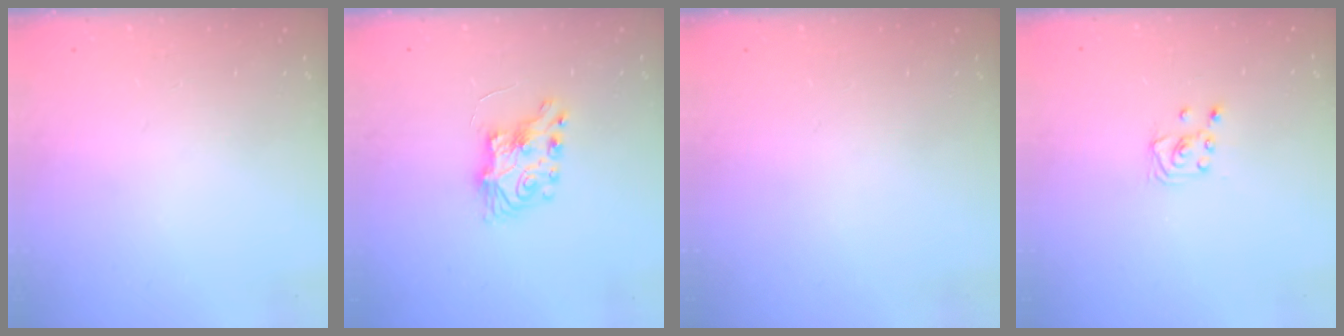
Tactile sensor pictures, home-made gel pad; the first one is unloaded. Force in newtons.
{"total": 7.5, "press": 7.5, "slide": 0.2}
{"total": 0.0}
{"total": 2.0, "press": 2.0, "slide": 0.2}